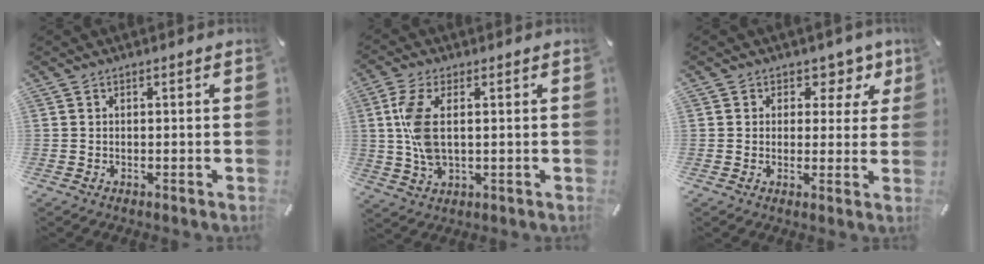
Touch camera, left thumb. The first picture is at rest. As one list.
[{"total": 8.4, "force": [0.9, 3.9, 7.4], "torque": [-0.172, -0.002, 0.010]}, {"total": 6.4, "force": [3.1, 5.0, 2.4], "torque": [-0.012, -0.023, 0.047]}]